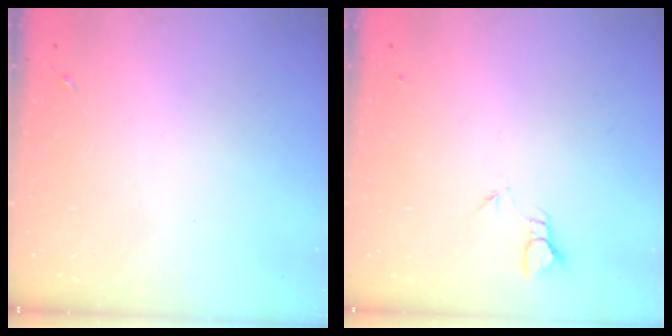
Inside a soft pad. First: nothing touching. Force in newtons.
{"total": 1.9, "press": 1.9, "slide": 0.1}